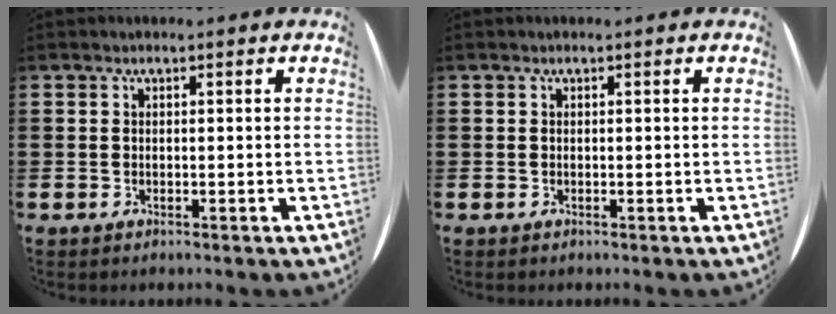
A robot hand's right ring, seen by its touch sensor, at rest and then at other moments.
{"total": 0.0}